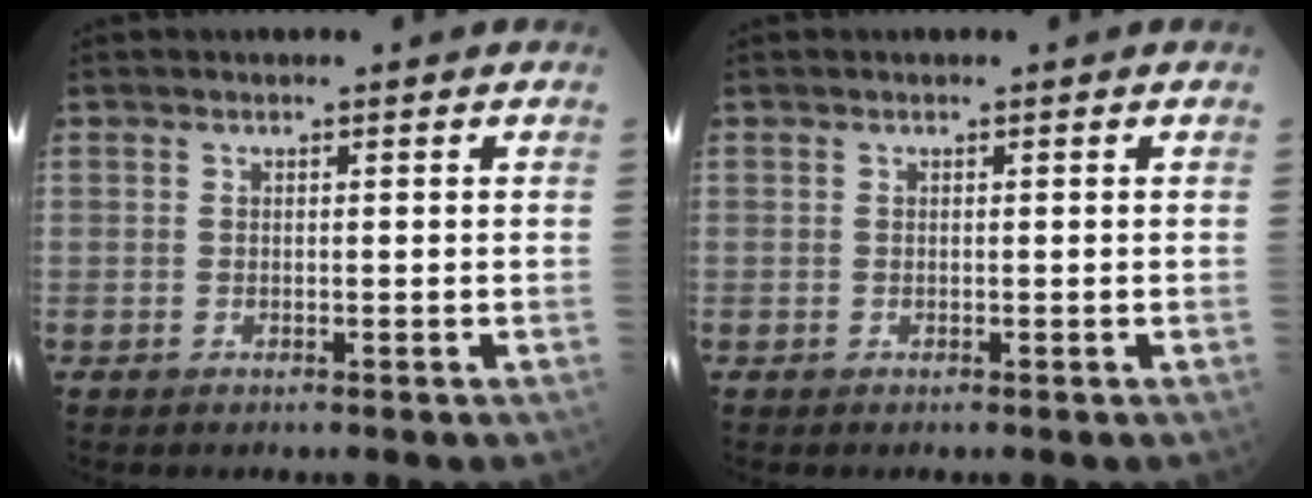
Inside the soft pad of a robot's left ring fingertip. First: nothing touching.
{"total": 0.0}